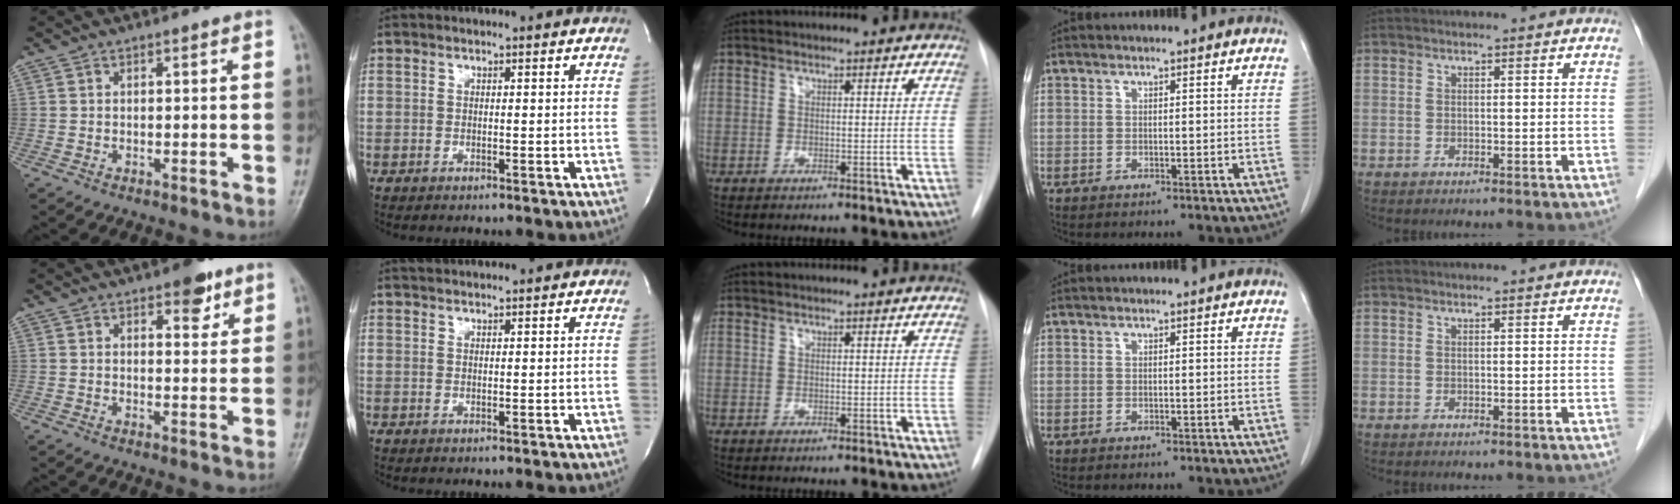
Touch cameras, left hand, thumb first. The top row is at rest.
{"thumb": {"total": 5.5, "force": [3.4, 2.6, 3.5], "torque": [-0.025, -0.016, 0.042]}, "index": {"total": 3.4, "force": [3.3, 0.3, 0.8], "torque": [-0.013, 0.029, 0.052]}}